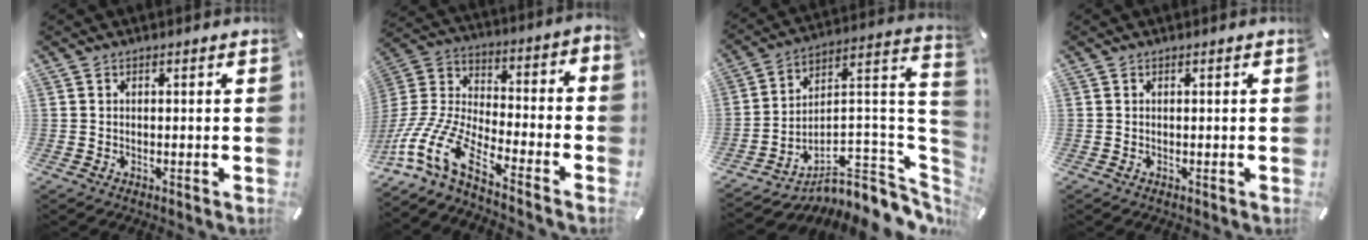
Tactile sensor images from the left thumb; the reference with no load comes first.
{"total": 16.1, "force": [-10.2, 6.0, 11.0], "torque": [-0.237, 0.025, -0.187]}
{"total": 10.4, "force": [-7.4, 5.3, 5.1], "torque": [-0.018, -0.028, -0.116]}
{"total": 0.0}